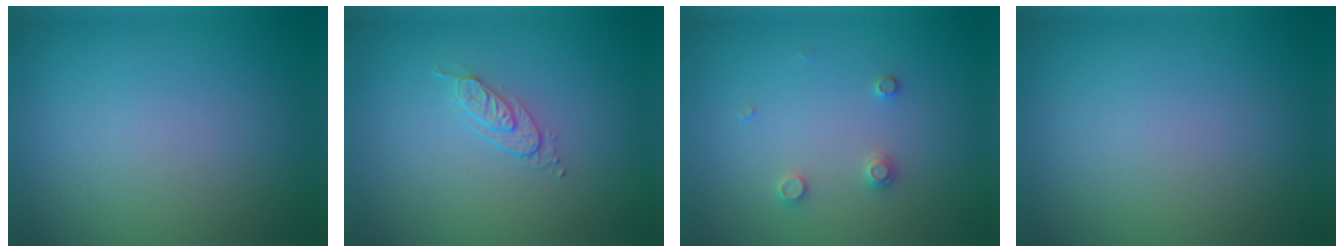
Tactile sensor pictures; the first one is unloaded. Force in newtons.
{"total": 1.7, "press": 1.1, "slide": 1.3}
{"total": 1.3, "press": 1.3, "slide": 0.2}
{"total": 0.0}